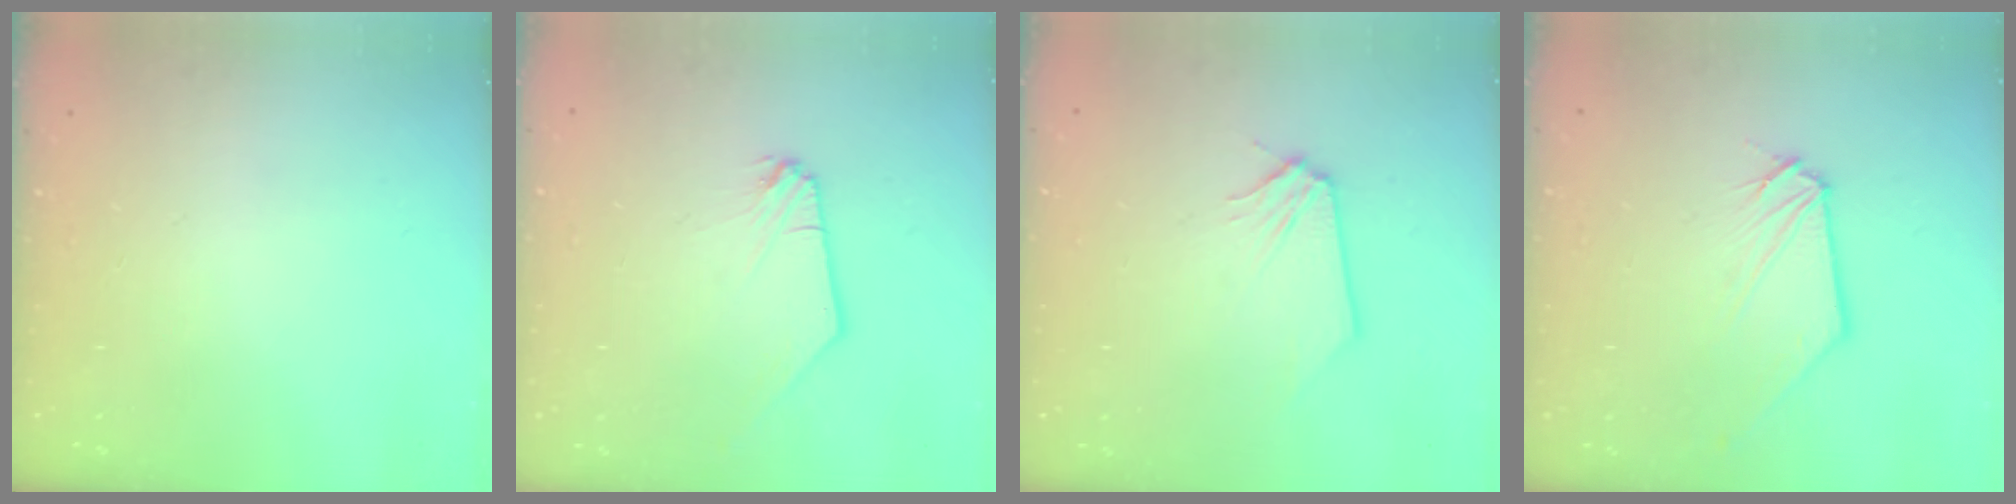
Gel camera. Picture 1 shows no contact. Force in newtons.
{"total": 0.6, "press": 0.6, "slide": 0.1}
{"total": 0.0}
{"total": 0.5, "press": 0.5, "slide": 0.1}